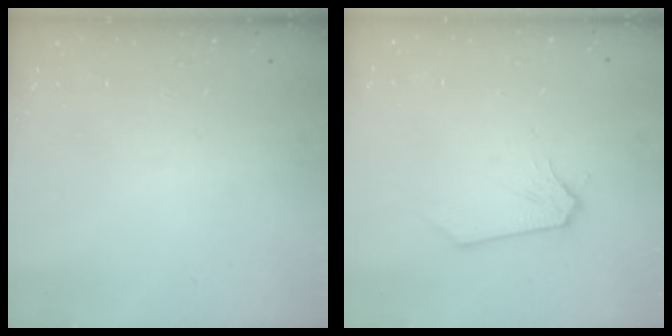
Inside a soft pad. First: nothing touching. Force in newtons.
{"total": 0.0}